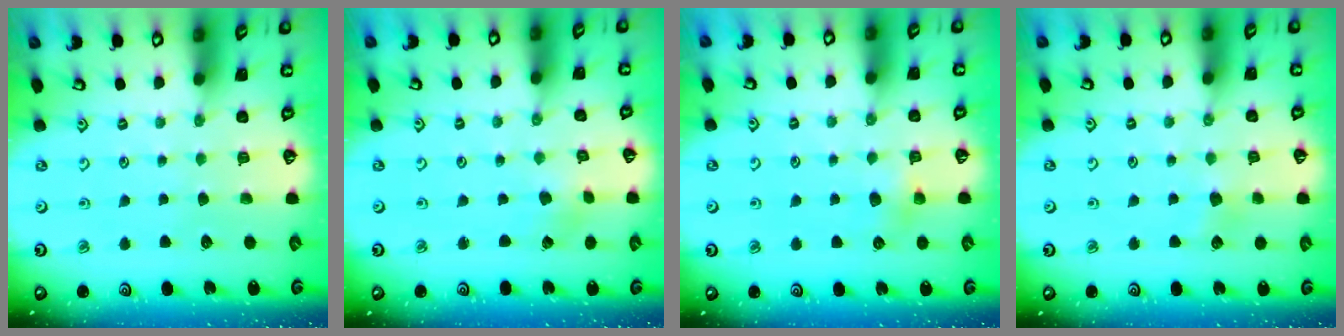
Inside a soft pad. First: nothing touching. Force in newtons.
{"total": 0.9, "press": 0.9, "slide": 0.2}
{"total": 4.1, "press": 4.1, "slide": 0.5}
{"total": 3.9, "press": 3.7, "slide": 1.0}